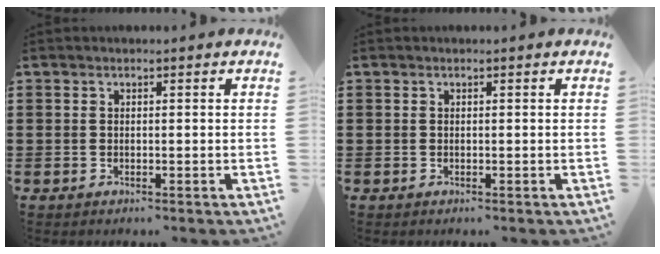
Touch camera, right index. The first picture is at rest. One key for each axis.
{"total": 0.0}